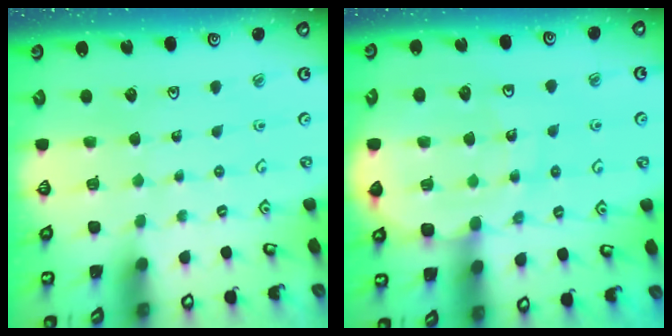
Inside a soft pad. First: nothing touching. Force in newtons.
{"total": 10.7, "press": 10.4, "slide": 2.1}